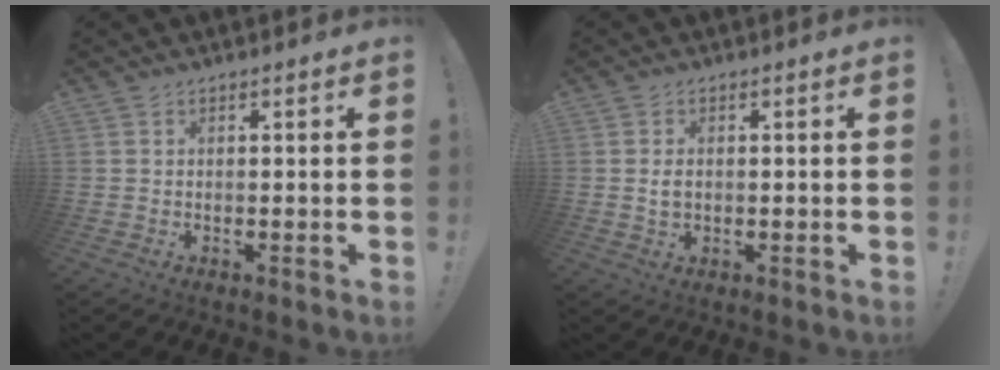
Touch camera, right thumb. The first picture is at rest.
{"total": 2.6, "force": [0.0, 1.7, 2.0], "torque": [-0.030, 0.002, -0.002]}